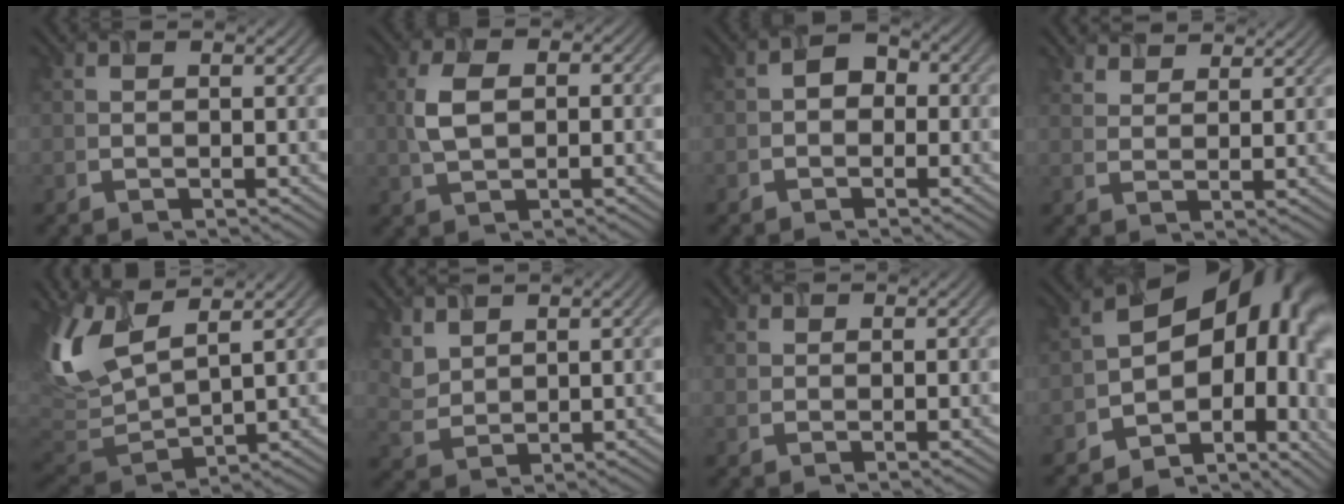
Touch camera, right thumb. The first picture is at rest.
{"total": 4.5, "force": [-0.1, 2.7, 3.6], "torque": [-0.086, 0.000, 0.005]}
{"total": 2.0, "force": [-0.9, 1.7, 0.6], "torque": [-0.011, 0.002, -0.018]}
{"total": 2.8, "force": [2.7, 0.7, 0.2], "torque": [-0.011, -0.003, 0.062]}
{"total": 9.8, "force": [4.4, 4.1, 7.8], "torque": [-0.203, 0.001, 0.092]}
{"total": 3.7, "force": [3.0, 1.8, 1.1], "torque": [-0.042, -0.003, 0.076]}
{"total": 1.2, "force": [1.0, 0.6, 0.3], "torque": [-0.009, -0.002, 0.031]}
{"total": 16.6, "force": [-1.7, 11.5, 11.8], "torque": [-0.129, -0.049, 0.031]}